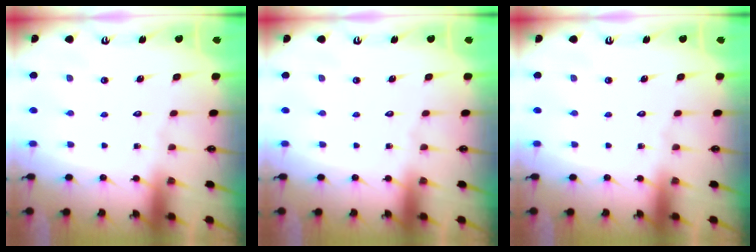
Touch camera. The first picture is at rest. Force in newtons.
{"total": 0.0}
{"total": 0.0}